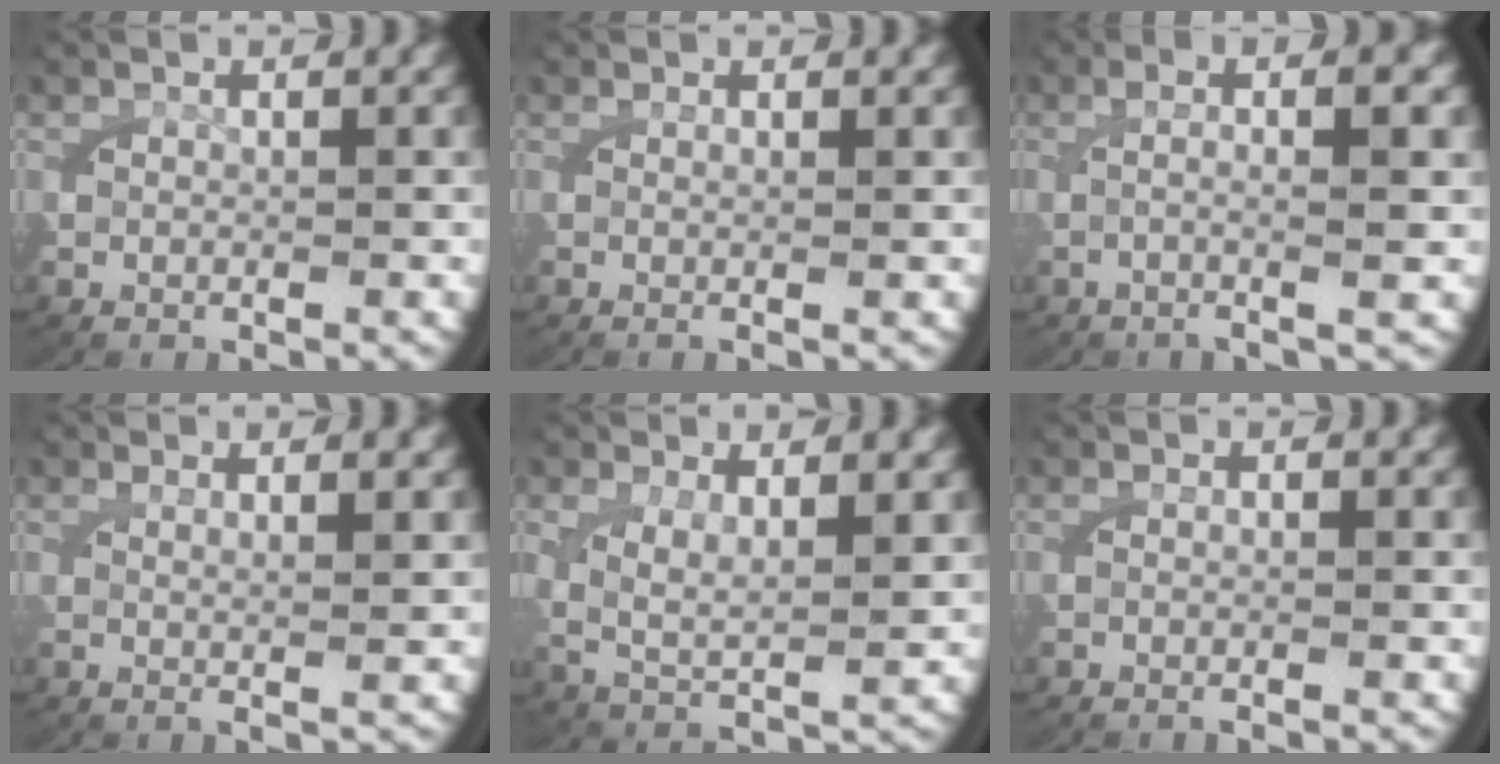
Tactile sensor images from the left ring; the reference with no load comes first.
{"total": 1.0, "force": [0.2, -0.2, 1.0], "torque": [-0.023, 0.001, 0.000]}
{"total": 4.8, "force": [0.2, 0.8, 4.7], "torque": [-0.083, 0.012, -0.002]}
{"total": 2.0, "force": [0.9, -0.2, 1.8], "torque": [-0.036, 0.000, 0.013]}
{"total": 4.4, "force": [1.2, 2.5, 3.5], "torque": [-0.073, -0.010, 0.021]}
{"total": 1.0, "force": [-0.7, 0.0, 0.7], "torque": [-0.011, 0.007, -0.018]}